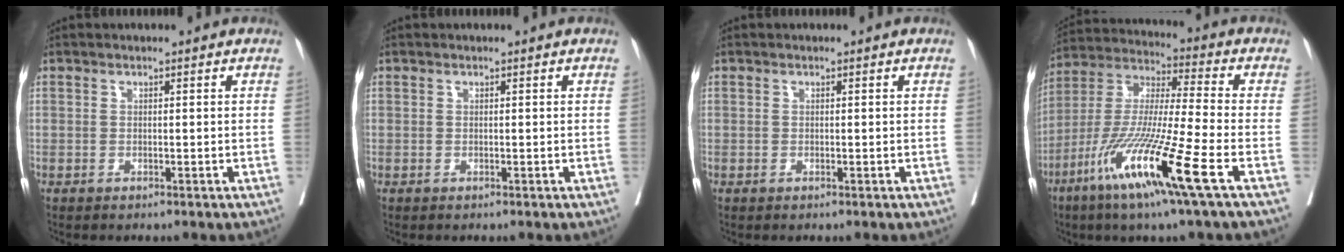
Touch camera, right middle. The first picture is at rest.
{"total": 0.0}
{"total": 0.0}
{"total": 17.2, "force": [-8.1, -0.9, 15.1], "torque": [-0.319, -0.042, -0.159]}